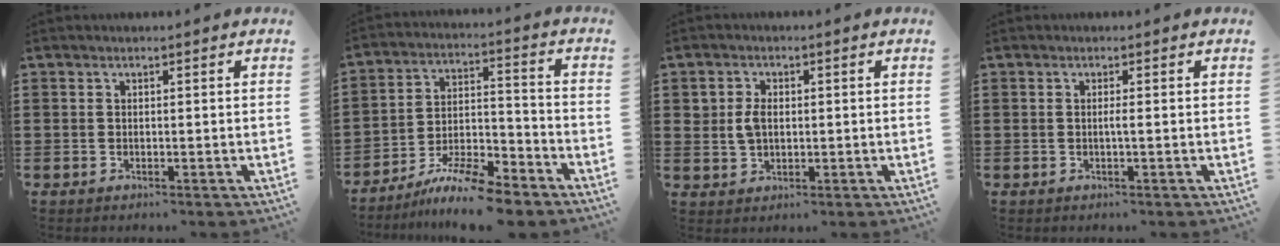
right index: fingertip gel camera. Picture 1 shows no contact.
{"total": 9.5, "force": [-8.4, 1.3, 4.1], "torque": [-0.073, 0.021, -0.160]}
{"total": 2.9, "force": [0.4, 2.0, 2.1], "torque": [-0.046, 0.008, 0.008]}
{"total": 1.0, "force": [-0.2, -0.2, 0.9], "torque": [-0.019, -0.005, -0.004]}